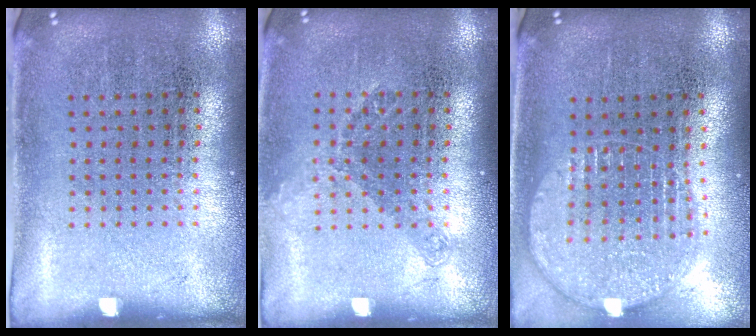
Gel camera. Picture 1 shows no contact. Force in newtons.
{"total": 1.2, "press": 0.9, "slide": 0.8}
{"total": 1.5, "press": 1.4, "slide": 0.6}